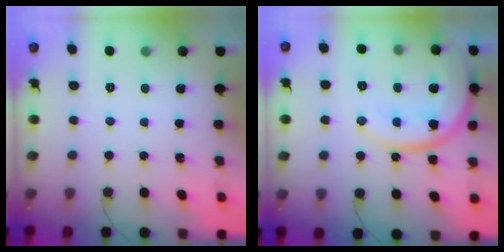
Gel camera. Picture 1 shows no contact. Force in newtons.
{"total": 16.7, "press": 16.6, "slide": 1.6}